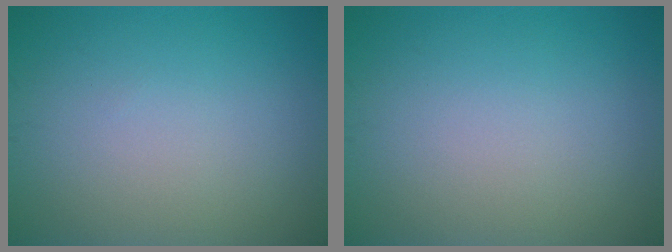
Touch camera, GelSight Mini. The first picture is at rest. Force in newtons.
{"total": 0.0}